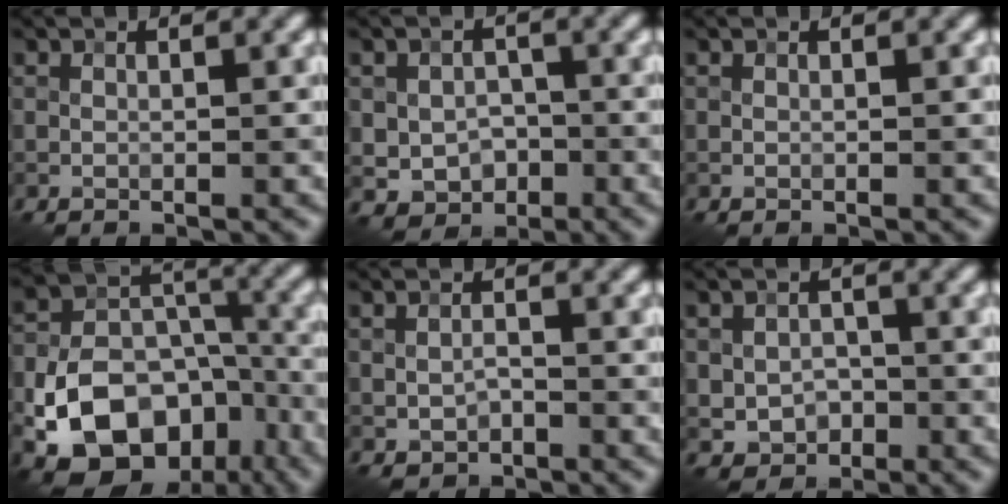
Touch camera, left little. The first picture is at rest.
{"total": 3.7, "force": [-1.1, 2.9, 1.9], "torque": [-0.035, -0.004, -0.018]}
{"total": 0.0}
{"total": 13.8, "force": [-6.4, 9.3, 7.9], "torque": [-0.147, -0.013, -0.106]}
{"total": 1.3, "force": [-0.6, 0.9, 0.7], "torque": [-0.014, 0.001, -0.011]}
{"total": 2.8, "force": [-0.8, 2.3, 1.3], "torque": [-0.022, -0.003, -0.014]}